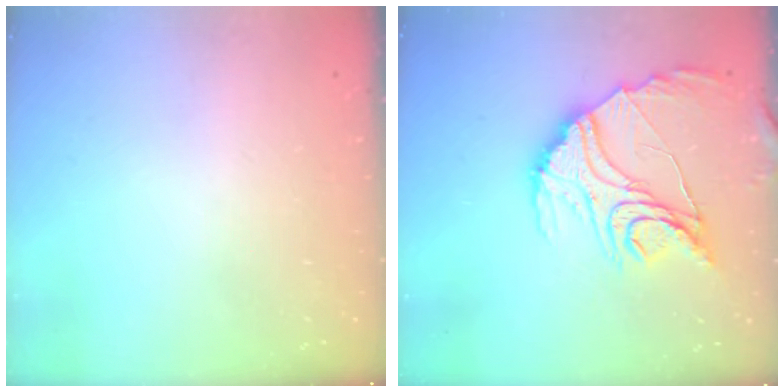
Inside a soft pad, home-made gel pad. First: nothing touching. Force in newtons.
{"total": 19.3, "press": 19.2, "slide": 2.0}